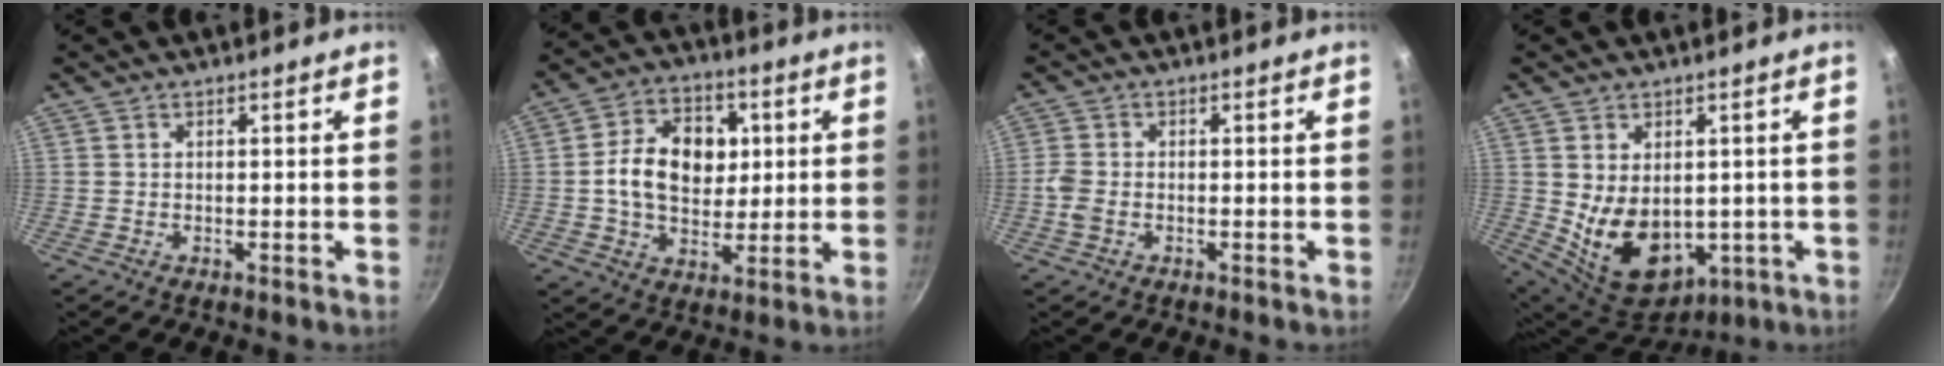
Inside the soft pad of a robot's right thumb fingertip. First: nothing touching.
{"total": 14.3, "force": [1.7, 10.5, 9.5], "torque": [-0.121, 0.008, 0.021]}
{"total": 3.0, "force": [-0.9, 2.0, 2.1], "torque": [-0.050, 0.006, -0.023]}
{"total": 13.2, "force": [-0.3, 9.1, 9.5], "torque": [-0.136, -0.027, 0.028]}